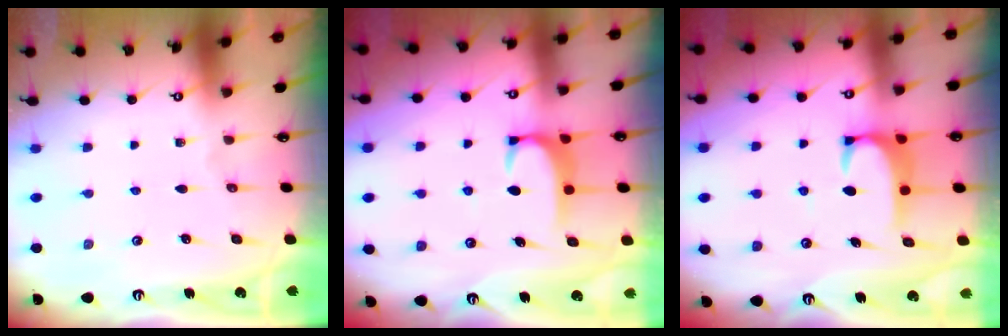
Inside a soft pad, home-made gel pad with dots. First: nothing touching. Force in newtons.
{"total": 2.0, "press": 1.9, "slide": 0.5}
{"total": 2.5, "press": 2.4, "slide": 0.7}